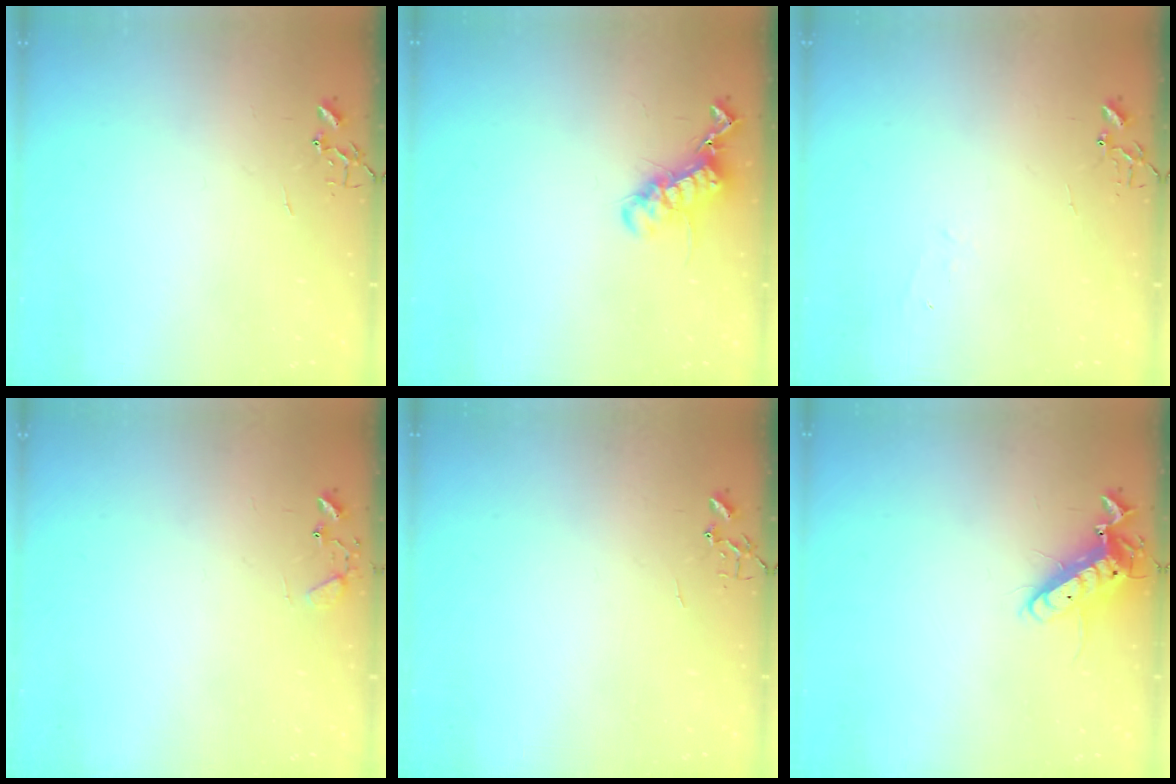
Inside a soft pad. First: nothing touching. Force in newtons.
{"total": 13.8, "press": 13.8, "slide": 0.4}
{"total": 4.3, "press": 4.2, "slide": 0.5}
{"total": 6.9, "press": 6.9, "slide": 0.4}
{"total": 0.0}
{"total": 12.1, "press": 12.0, "slide": 1.8}